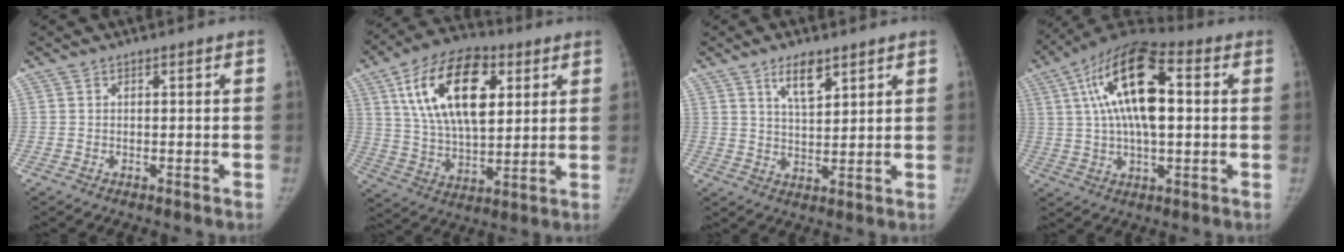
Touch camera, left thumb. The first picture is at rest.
{"total": 20.7, "force": [7.3, 11.1, 15.9], "torque": [-0.249, -0.014, 0.122]}
{"total": 6.2, "force": [3.9, 2.4, 4.2], "torque": [-0.058, -0.027, 0.067]}
{"total": 18.9, "force": [4.0, 8.6, 16.3], "torque": [-0.289, 0.022, 0.056]}